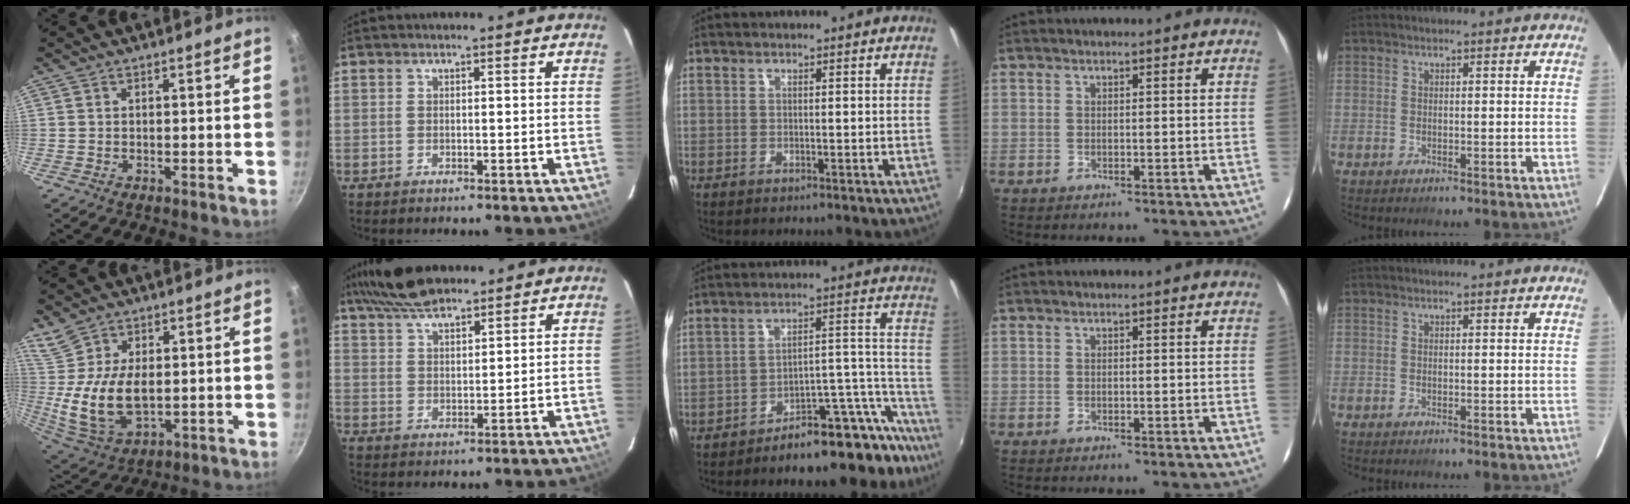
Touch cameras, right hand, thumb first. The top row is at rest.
{"thumb": {"total": 11.9, "force": [1.0, 7.1, 9.4], "torque": [-0.167, -0.025, 0.032]}, "index": {"total": 9.0, "force": [7.5, 2.2, 4.5], "torque": [-0.093, 0.023, 0.140]}, "middle": {"total": 15.2, "force": [-14.2, 2.8, 4.7], "torque": [-0.029, 0.048, -0.204]}}